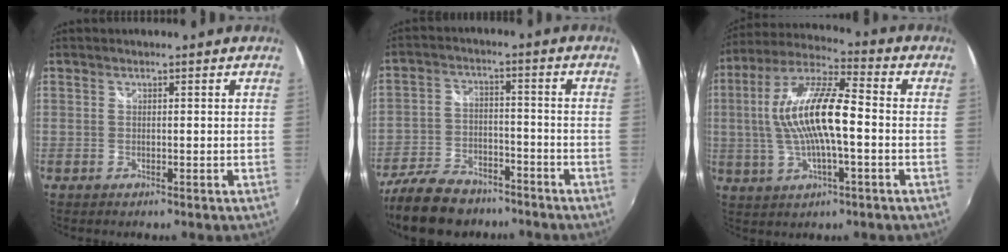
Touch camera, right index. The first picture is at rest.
{"total": 16.1, "force": [-12.4, 7.4, 7.2], "torque": [-0.175, -0.012, -0.204]}
{"total": 15.1, "force": [-0.6, 4.0, 14.6], "torque": [-0.279, 0.012, -0.017]}